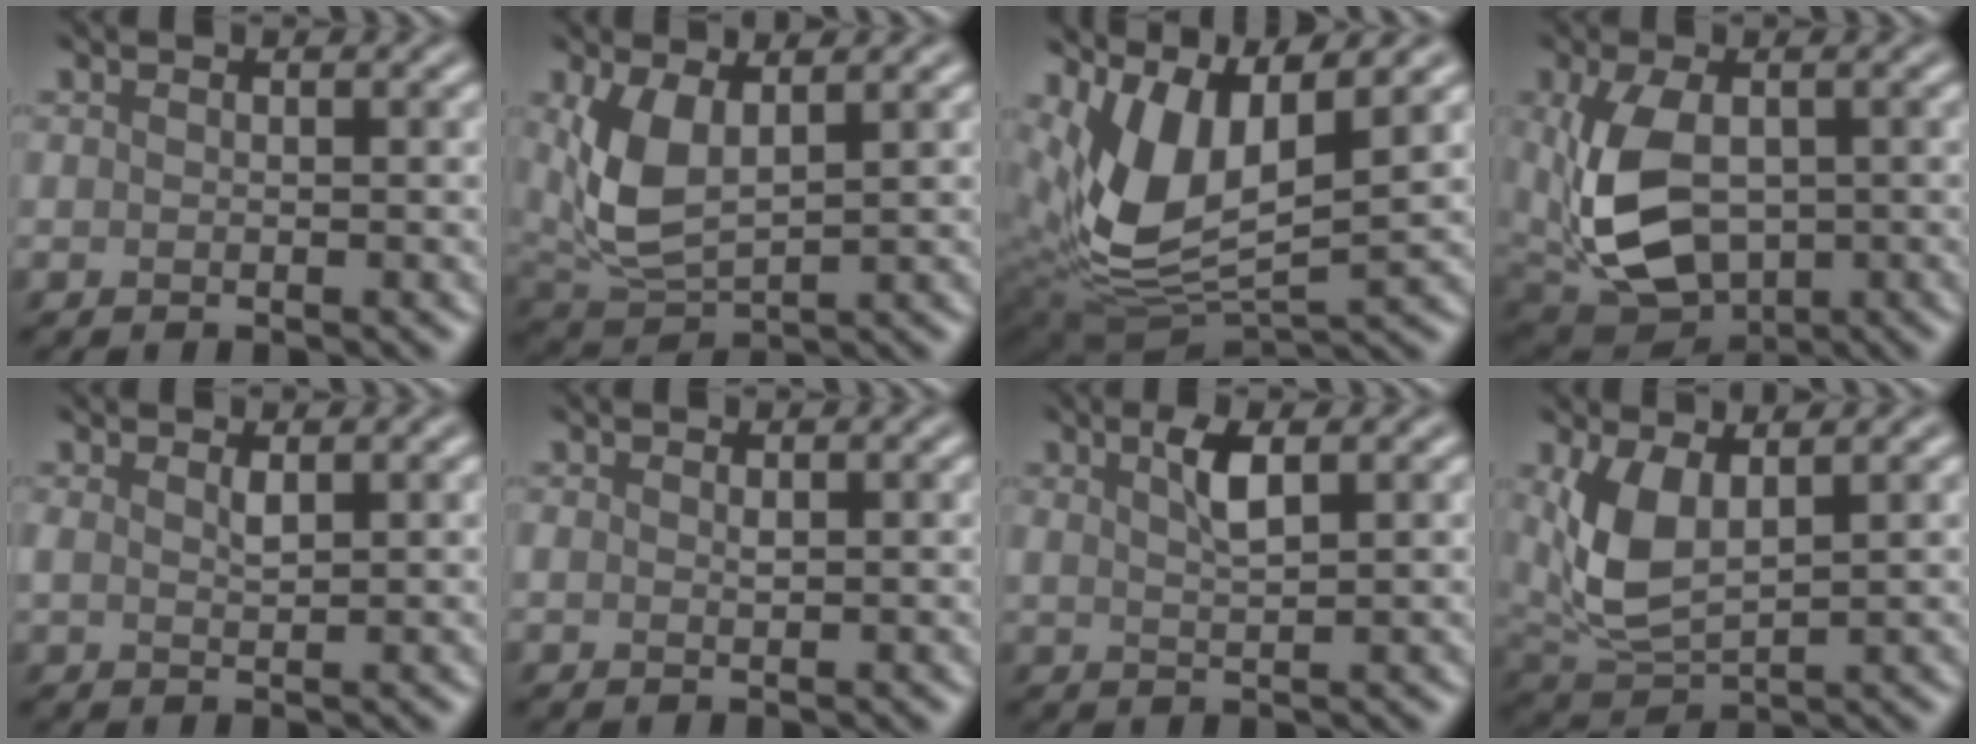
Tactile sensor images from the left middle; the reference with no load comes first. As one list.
[{"total": 5.1, "force": [1.5, 2.5, 4.2], "torque": [-0.104, -0.005, 0.036]}, {"total": 8.6, "force": [3.2, 3.9, 7.0], "torque": [-0.155, -0.007, 0.061]}, {"total": 8.8, "force": [-0.2, 5.3, 7.1], "torque": [-0.164, -0.016, 0.008]}, {"total": 1.2, "force": [0.7, 0.3, 0.9], "torque": [-0.022, -0.001, 0.014]}, {"total": 0.6, "force": [0.3, 0.2, 0.5], "torque": [-0.012, 0.001, 0.005]}, {"total": 2.6, "force": [1.3, 0.6, 2.2], "torque": [-0.041, 0.003, 0.023]}, {"total": 5.2, "force": [1.5, 2.5, 4.3], "torque": [-0.106, -0.006, 0.037]}]